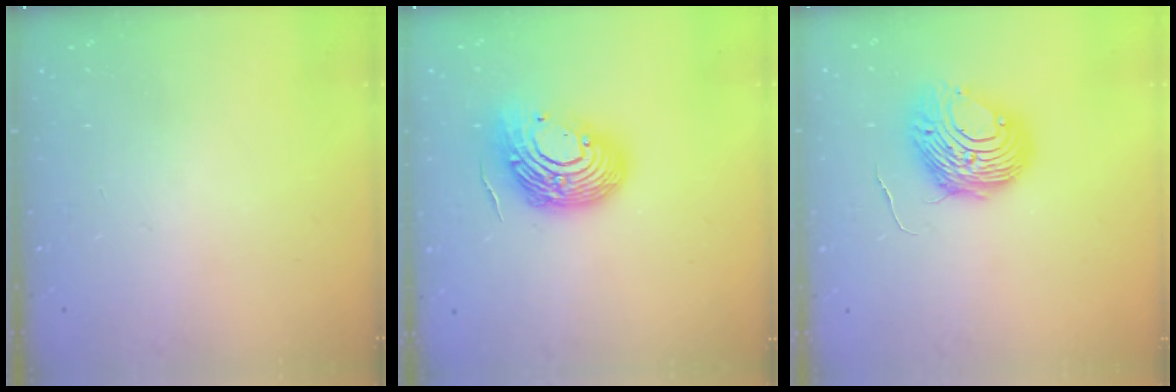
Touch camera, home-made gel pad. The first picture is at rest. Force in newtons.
{"total": 15.1, "press": 15.0, "slide": 1.9}
{"total": 9.7, "press": 9.6, "slide": 1.1}